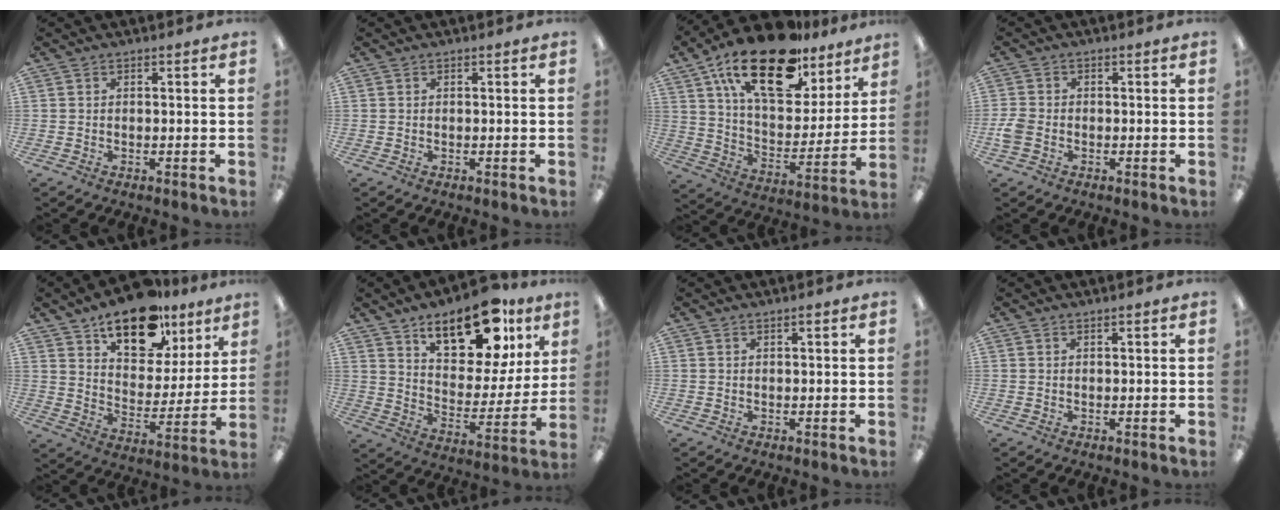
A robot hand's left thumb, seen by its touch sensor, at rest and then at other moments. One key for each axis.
{"total": 0.0}
{"total": 24.3, "fx": 16.1, "fy": 10.7, "fz": 14.7, "tx": -0.249, "ty": -0.087, "tz": 0.280}
{"total": 3.6, "fx": -0.9, "fy": 2.6, "fz": 2.3, "tx": -0.042, "ty": 0.007, "tz": -0.016}
{"total": 18.5, "fx": 12.8, "fy": 9.5, "fz": 9.3, "tx": -0.135, "ty": -0.073, "tz": 0.222}
{"total": 20.0, "fx": 13.0, "fy": 9.4, "fz": 11.9, "tx": -0.160, "ty": -0.073, "tz": 0.218}
{"total": 1.1, "fx": 0.8, "fy": 0.2, "fz": 0.7, "tx": -0.014, "ty": 0.000, "tz": 0.014}
{"total": 0.8, "fx": 0.7, "fy": 0.1, "fz": 0.4, "tx": -0.008, "ty": 0.001, "tz": 0.012}